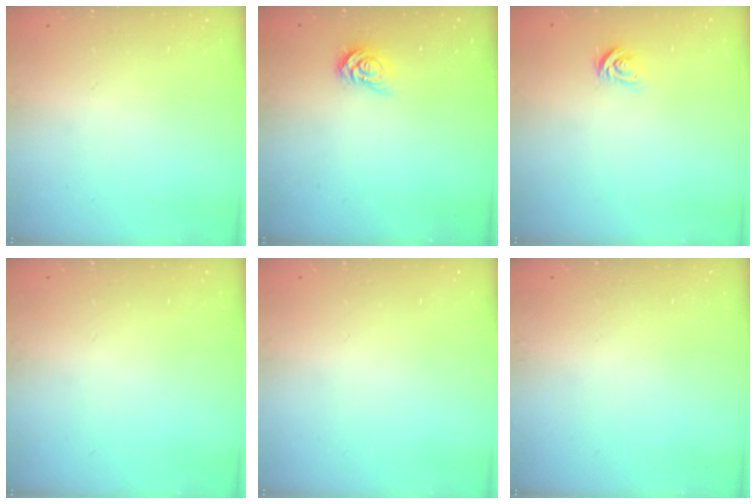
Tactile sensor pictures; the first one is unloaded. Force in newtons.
{"total": 4.0, "press": 3.9, "slide": 0.2}
{"total": 2.8, "press": 2.8, "slide": 0.4}
{"total": 0.0}
{"total": 0.0}
{"total": 0.0}